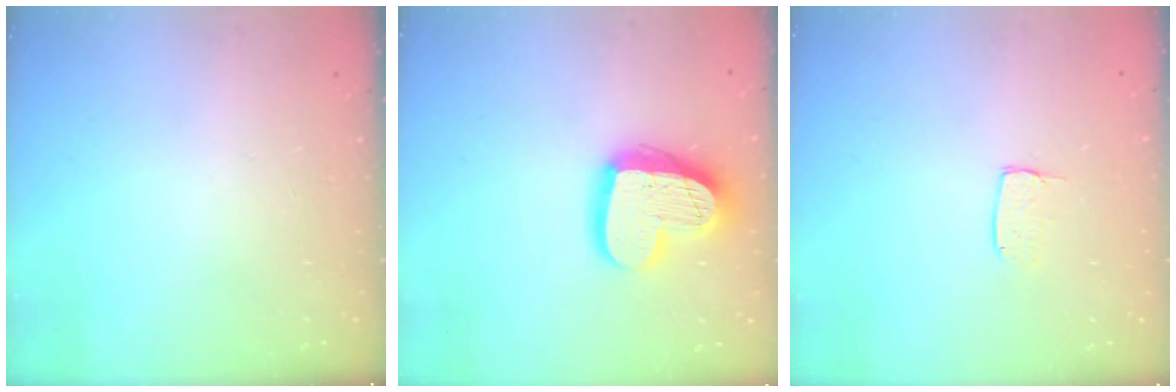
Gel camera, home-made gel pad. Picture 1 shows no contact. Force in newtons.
{"total": 17.8, "press": 17.7, "slide": 1.7}
{"total": 4.9, "press": 4.8, "slide": 0.4}